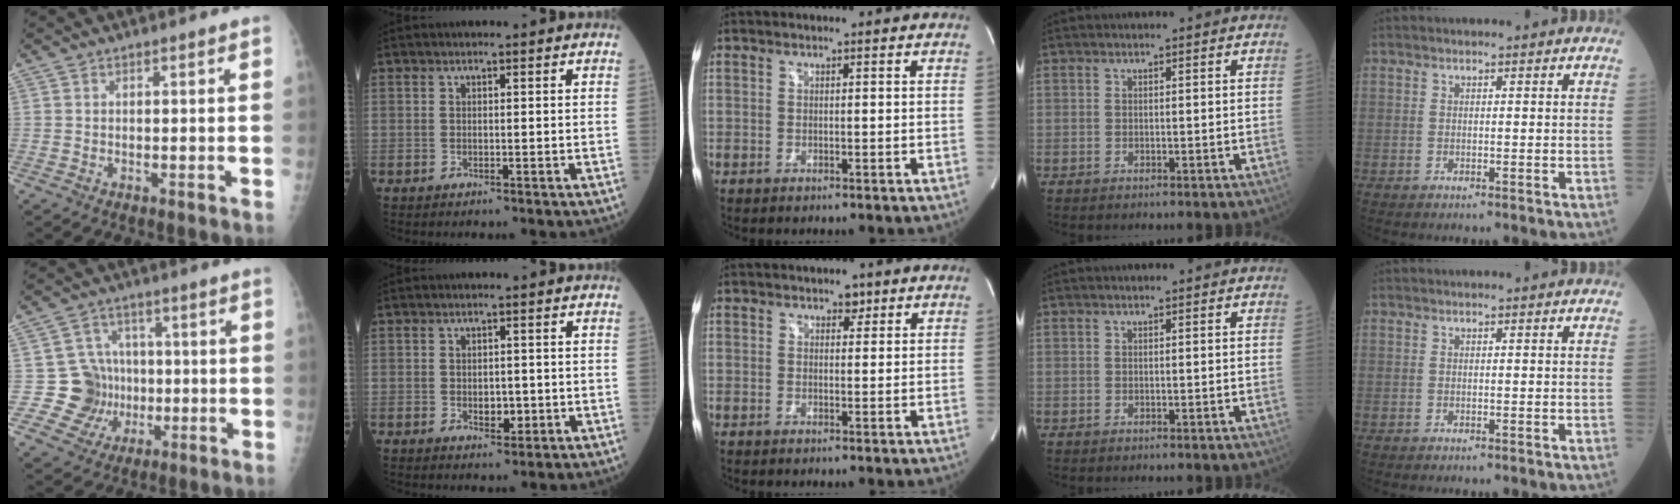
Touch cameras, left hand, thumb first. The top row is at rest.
{"thumb": {"total": 9.6, "force": [-0.8, 9.3, 2.0], "torque": [0.022, 0.022, -0.009]}, "index": {"total": 2.3, "force": [-0.5, 1.5, 1.7], "torque": [-0.025, 0.001, -0.004]}, "middle": {"total": 1.5, "force": [1.0, 1.0, 0.6], "torque": [-0.007, 0.003, 0.013]}}